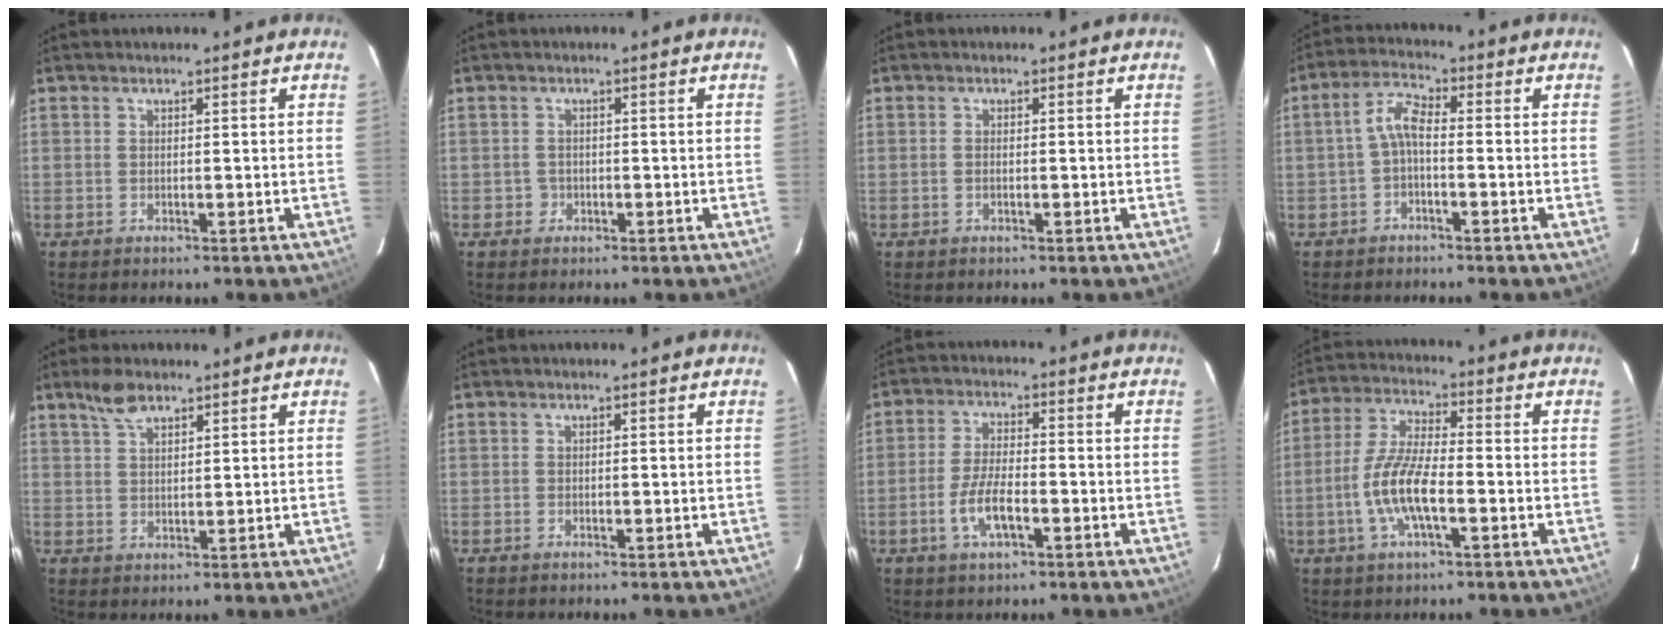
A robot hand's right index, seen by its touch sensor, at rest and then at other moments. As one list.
[{"total": 1.5, "force": [-0.6, 1.3, 0.0], "torque": [0.002, 0.005, -0.008]}, {"total": 0.8, "force": [-0.2, 0.4, 0.7], "torque": [-0.014, 0.003, -0.005]}, {"total": 3.9, "force": [-1.3, 1.2, 3.5], "torque": [-0.080, 0.016, -0.029]}, {"total": 4.5, "force": [3.4, 1.7, 2.5], "torque": [-0.047, 0.009, 0.064]}, {"total": 0.0}, {"total": 6.3, "force": [-2.5, 2.3, 5.3], "torque": [-0.111, 0.000, -0.045]}, {"total": 10.5, "force": [-3.3, 2.9, 9.5], "torque": [-0.199, 0.003, -0.066]}]